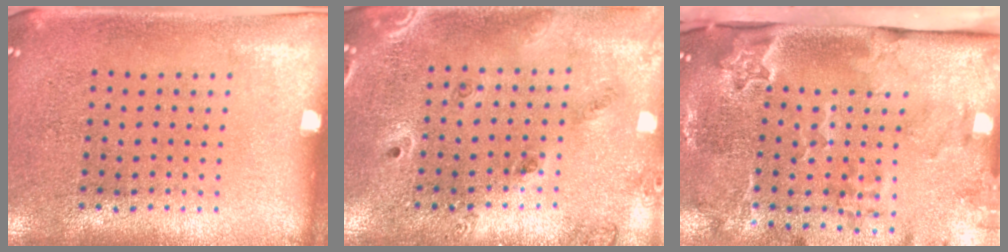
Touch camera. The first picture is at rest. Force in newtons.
{"total": 1.5, "press": 1.4, "slide": 0.6}
{"total": 3.6, "press": 2.4, "slide": 2.6}